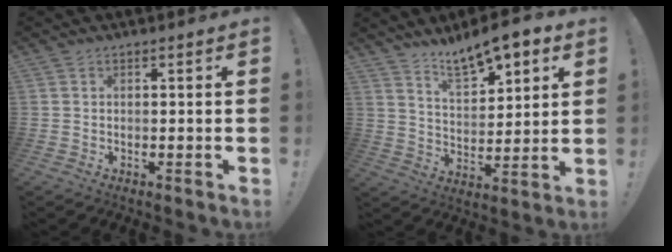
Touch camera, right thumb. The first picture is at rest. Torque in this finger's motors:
{"motor_torque": [0.05, 0.16, 0.49, 0.39, 0.03]}